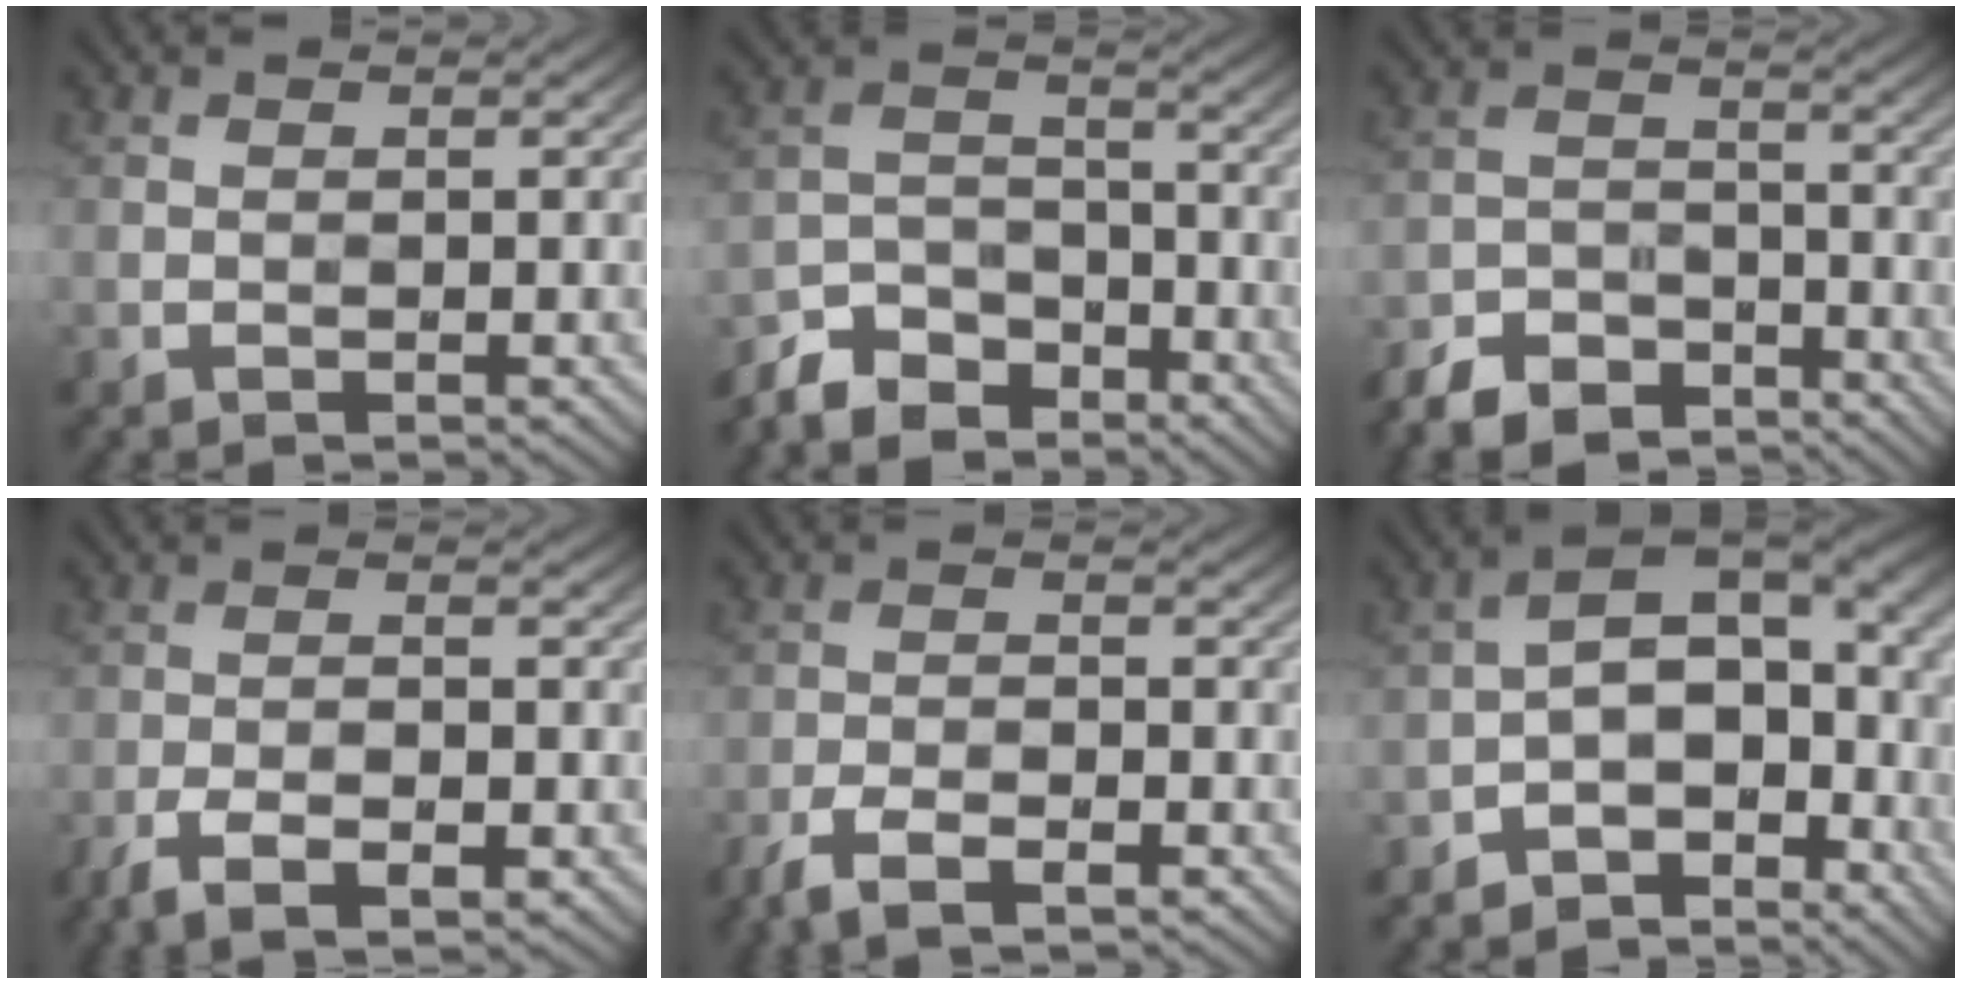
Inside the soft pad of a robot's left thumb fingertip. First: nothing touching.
{"total": 7.1, "force": [-5.9, 3.3, 2.3], "torque": [-0.050, -0.003, -0.125]}
{"total": 8.2, "force": [-6.6, 3.6, 3.2], "torque": [-0.065, -0.010, -0.130]}
{"total": 6.6, "force": [-3.8, 1.9, 5.1], "torque": [-0.103, -0.010, -0.064]}
{"total": 6.0, "force": [-4.1, 1.9, 3.9], "torque": [-0.082, -0.005, -0.079]}
{"total": 9.7, "force": [-5.1, 5.4, 6.2], "torque": [-0.085, -0.009, -0.095]}